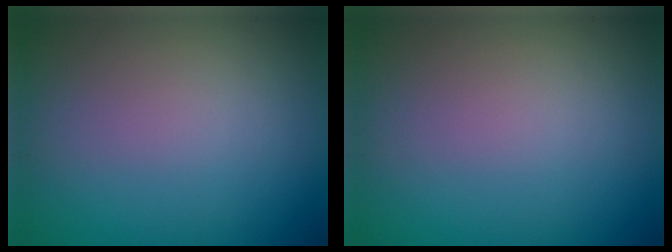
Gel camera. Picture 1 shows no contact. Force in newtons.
{"total": 0.0}